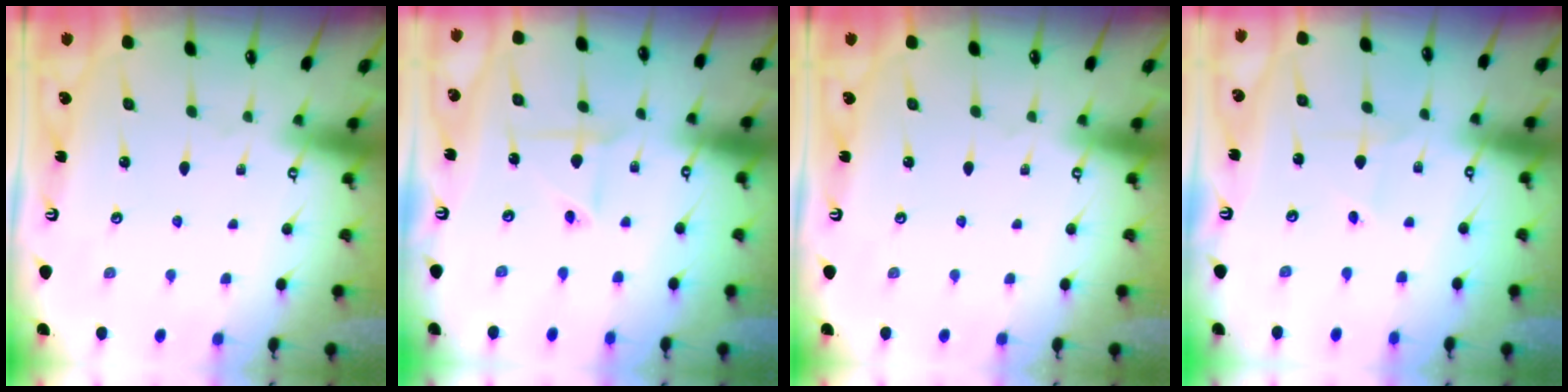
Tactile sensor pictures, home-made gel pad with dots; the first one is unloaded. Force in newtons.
{"total": 4.1, "press": 4.1, "slide": 0.3}
{"total": 0.0}
{"total": 2.4, "press": 2.4, "slide": 0.2}